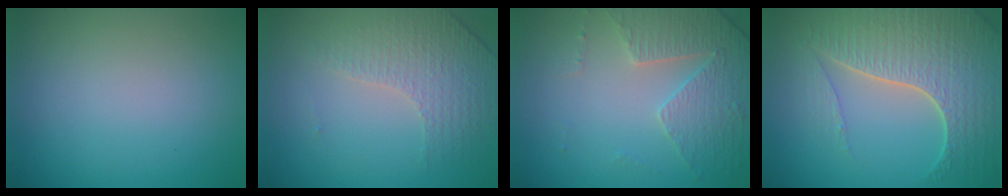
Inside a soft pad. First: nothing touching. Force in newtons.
{"total": 4.3, "press": 2.9, "slide": 3.2}
{"total": 4.6, "press": 3.6, "slide": 2.9}
{"total": 7.6, "press": 5.6, "slide": 5.1}